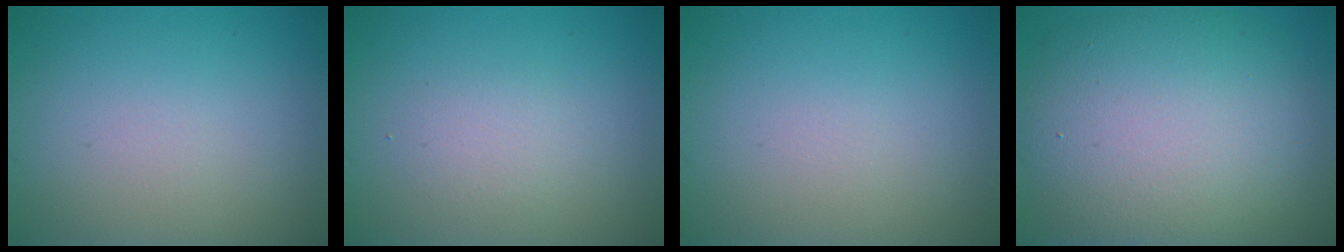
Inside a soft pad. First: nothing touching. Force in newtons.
{"total": 1.6, "press": 1.6, "slide": 0.2}
{"total": 0.0}
{"total": 11.6, "press": 11.5, "slide": 1.0}